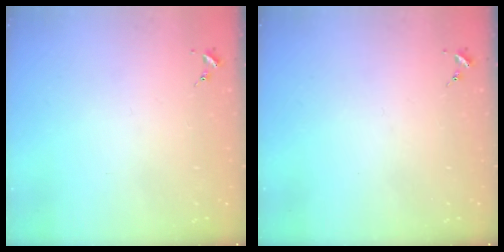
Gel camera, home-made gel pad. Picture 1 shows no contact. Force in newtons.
{"total": 0.0}